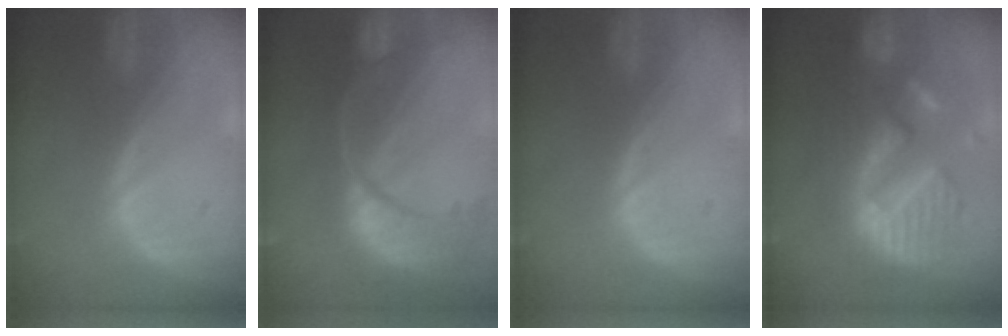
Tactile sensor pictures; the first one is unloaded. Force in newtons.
{"total": 13.2, "press": 10.7, "slide": 7.9}
{"total": 0.0}
{"total": 13.1, "press": 13.0, "slide": 1.4}